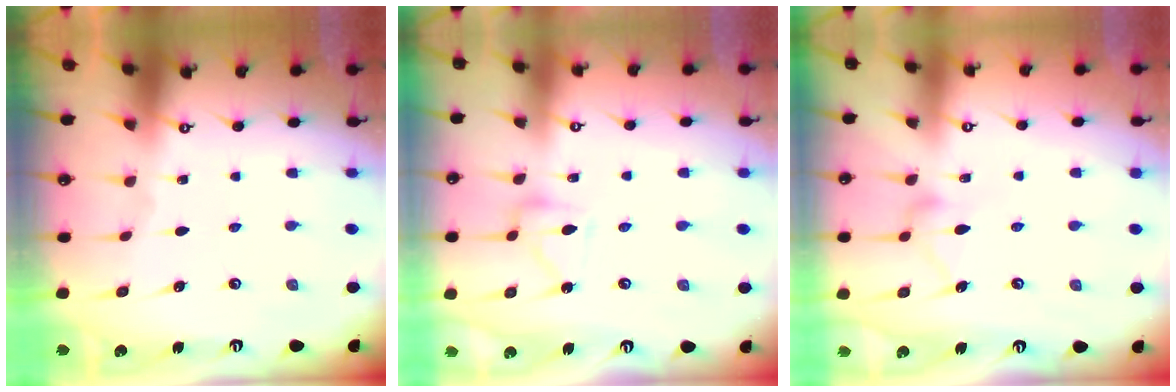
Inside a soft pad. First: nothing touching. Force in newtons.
{"total": 7.1, "press": 7.1, "slide": 0.3}
{"total": 11.2, "press": 11.2, "slide": 0.5}